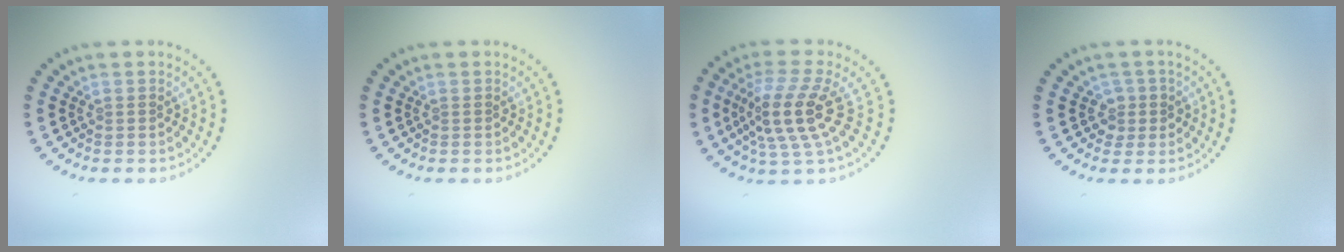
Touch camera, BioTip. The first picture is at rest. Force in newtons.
{"total": 0.0}
{"total": 4.6, "press": 3.8, "slide": 2.6}
{"total": 1.8, "press": 1.5, "slide": 1.1}